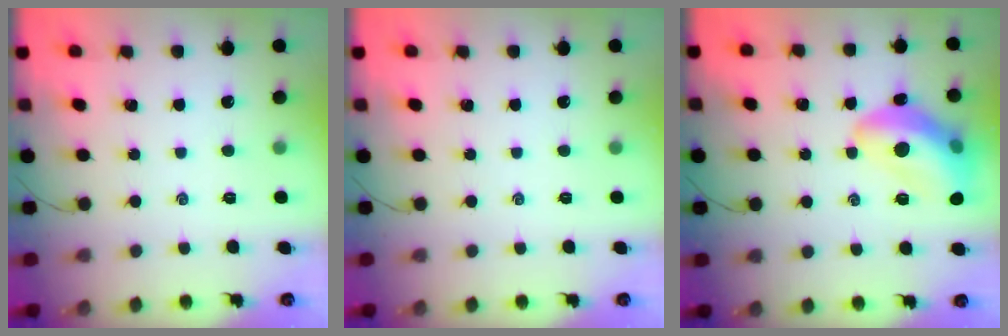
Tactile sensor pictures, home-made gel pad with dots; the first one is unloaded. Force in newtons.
{"total": 0.0}
{"total": 16.4, "press": 16.3, "slide": 1.8}